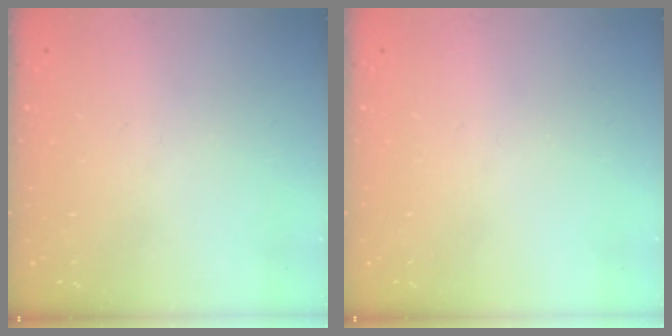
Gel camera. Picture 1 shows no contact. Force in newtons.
{"total": 0.0}